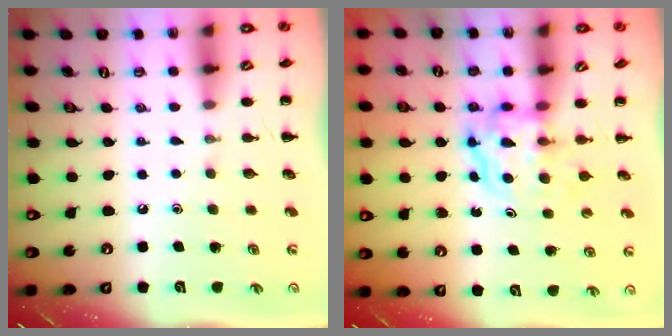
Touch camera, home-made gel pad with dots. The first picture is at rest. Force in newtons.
{"total": 4.0, "press": 4.0, "slide": 0.4}